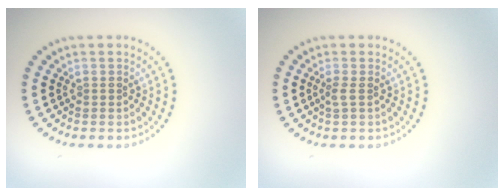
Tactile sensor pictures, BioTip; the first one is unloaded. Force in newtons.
{"total": 0.9, "press": 0.7, "slide": 0.6}